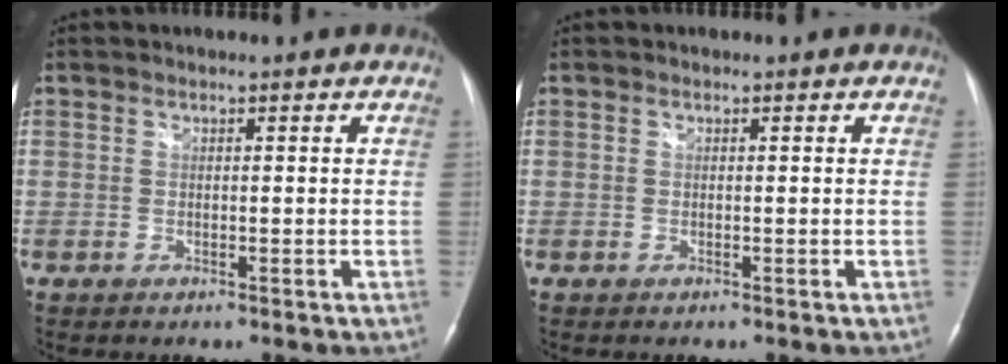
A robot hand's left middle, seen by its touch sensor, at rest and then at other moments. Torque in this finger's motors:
{"motor_torque": [0.00, 0.00, 0.00, 0.00]}